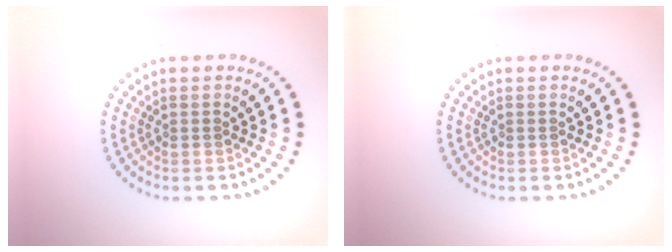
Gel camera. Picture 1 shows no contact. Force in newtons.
{"total": 0.0}